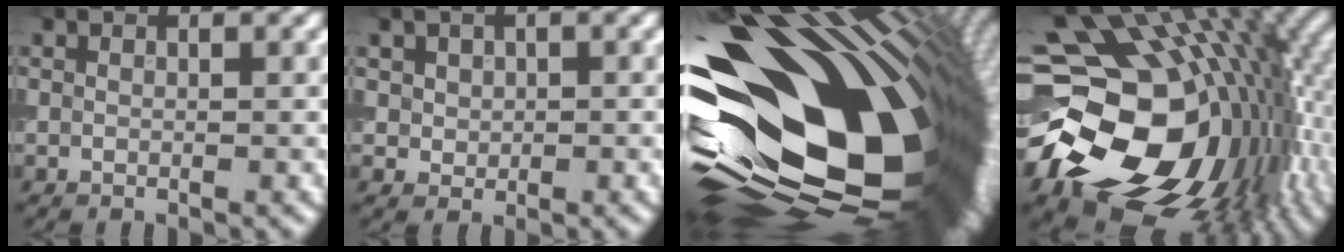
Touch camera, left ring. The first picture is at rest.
{"total": 2.3, "force": [0.8, 2.0, 0.8], "torque": [-0.019, 0.002, 0.022]}
{"total": 21.1, "force": [-1.5, 12.3, 17.1], "torque": [-0.271, -0.038, -0.014]}
{"total": 20.5, "force": [-1.7, 15.2, 13.6], "torque": [-0.266, -0.047, 0.004]}